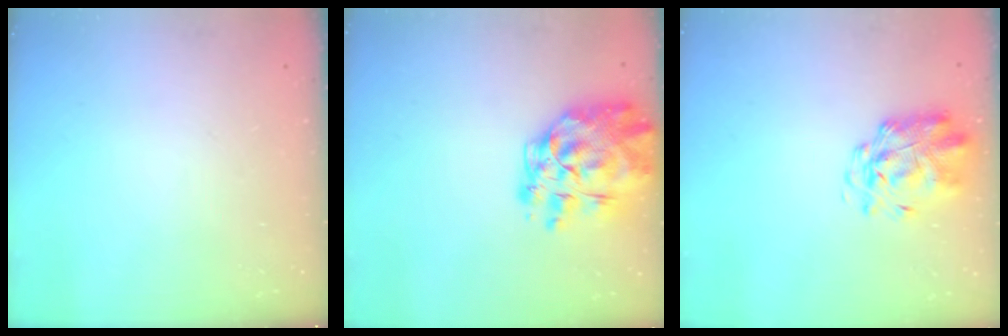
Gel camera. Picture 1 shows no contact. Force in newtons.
{"total": 16.1, "press": 15.1, "slide": 5.6}
{"total": 2.9, "press": 2.8, "slide": 0.7}